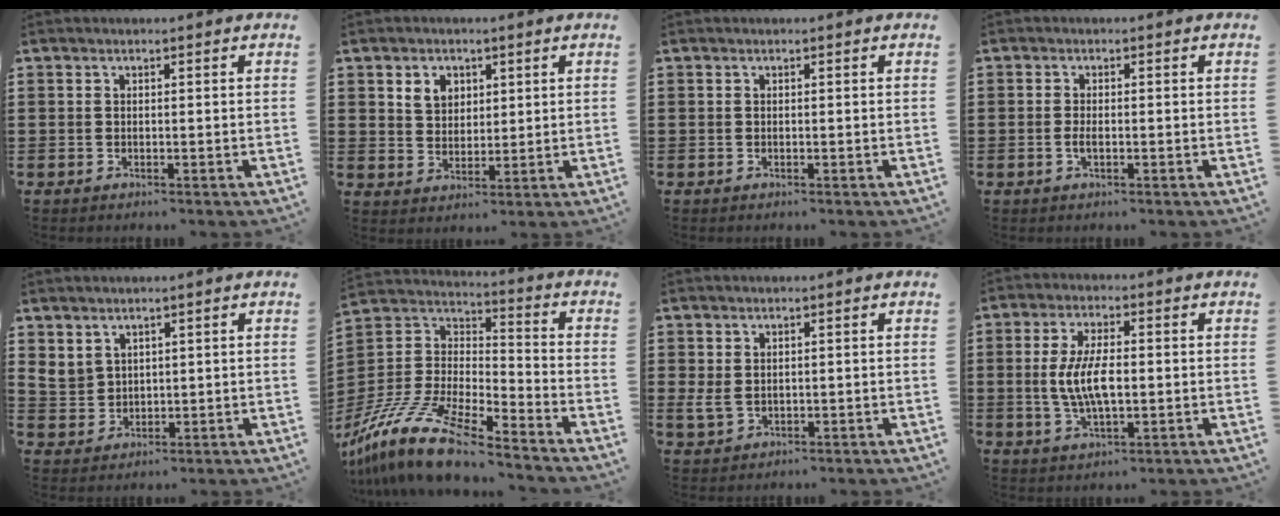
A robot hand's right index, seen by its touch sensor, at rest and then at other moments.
{"total": 4.0, "force": [2.0, 3.0, 1.6], "torque": [-0.043, 0.012, 0.036]}
{"total": 0.0}
{"total": 1.6, "force": [-0.4, 0.5, 1.4], "torque": [-0.034, -0.004, -0.009]}
{"total": 3.5, "force": [2.6, 2.2, 0.6], "torque": [-0.024, 0.006, 0.051]}
{"total": 15.5, "force": [-12.7, 3.4, 8.3], "torque": [-0.182, 0.035, -0.246]}
{"total": 2.3, "force": [0.9, 1.5, 1.5], "torque": [-0.048, 0.000, 0.013]}
{"total": 7.4, "force": [-0.3, 2.9, 6.8], "torque": [-0.152, -0.003, -0.013]}